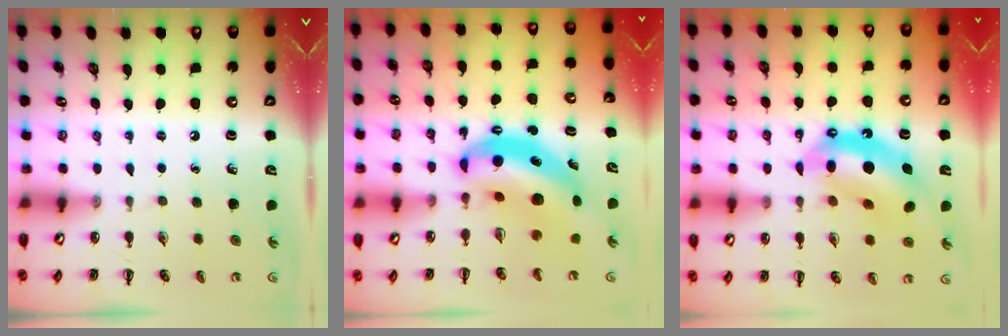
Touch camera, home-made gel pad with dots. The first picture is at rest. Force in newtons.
{"total": 9.5, "press": 9.1, "slide": 2.4}
{"total": 13.1, "press": 12.6, "slide": 3.6}